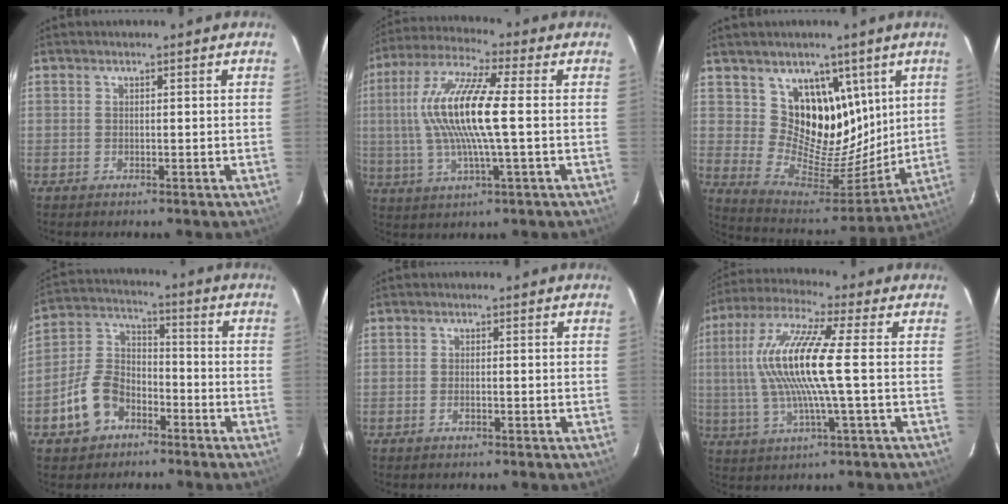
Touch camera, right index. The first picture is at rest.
{"total": 14.5, "force": [0.4, 1.7, 14.4], "torque": [-0.283, 0.007, 0.004]}
{"total": 15.6, "force": [7.8, 11.7, 6.9], "torque": [-0.114, -0.027, 0.151]}
{"total": 10.6, "force": [-5.6, 7.3, 5.2], "torque": [-0.121, 0.030, -0.095]}
{"total": 1.0, "force": [-0.5, 0.5, 0.8], "torque": [-0.017, 0.000, -0.008]}
{"total": 13.9, "force": [0.4, 0.8, 13.9], "torque": [-0.275, 0.006, 0.005]}